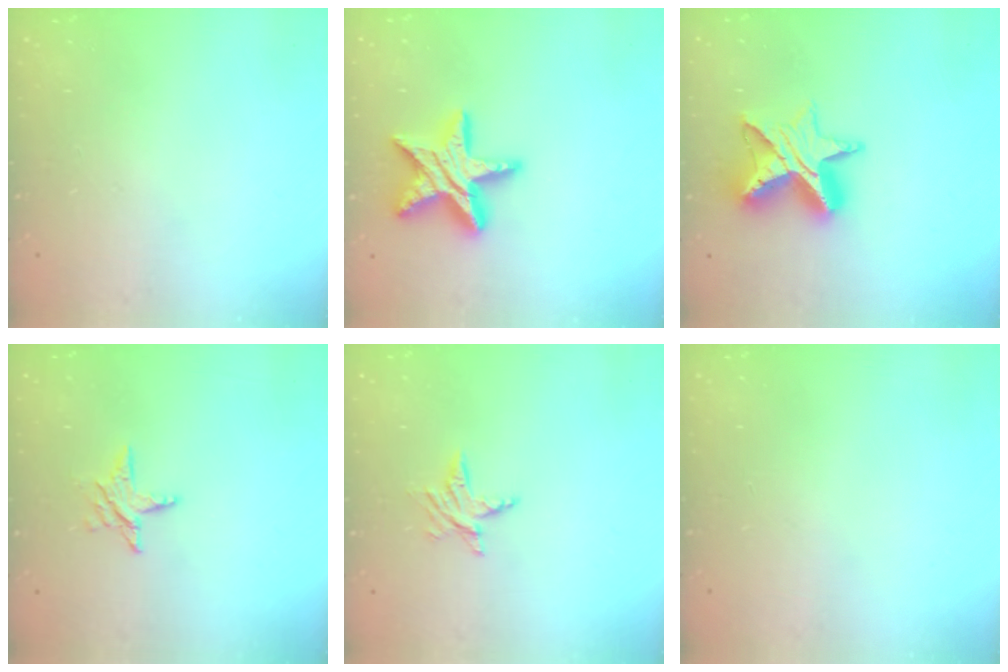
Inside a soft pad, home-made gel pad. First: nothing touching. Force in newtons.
{"total": 17.0, "press": 17.0, "slide": 1.3}
{"total": 12.3, "press": 12.3, "slide": 0.7}
{"total": 5.1, "press": 5.1, "slide": 0.6}
{"total": 5.5, "press": 5.5, "slide": 0.5}
{"total": 0.0}